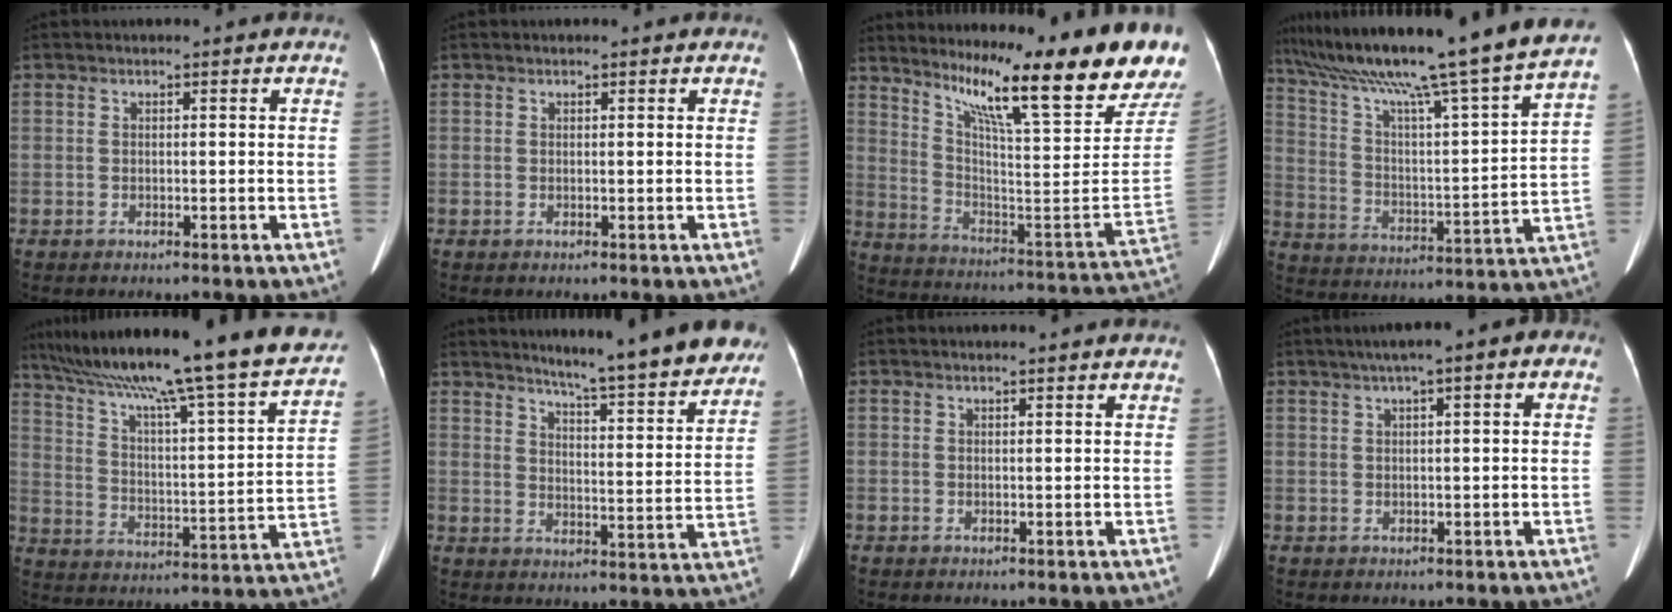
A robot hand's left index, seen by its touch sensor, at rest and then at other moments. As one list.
[{"total": 0.0}, {"total": 24.8, "force": [18.9, 0.1, 16.0], "torque": [-0.255, -0.069, 0.271]}, {"total": 26.6, "force": [22.1, -1.6, 14.8], "torque": [-0.250, -0.028, 0.326]}, {"total": 30.1, "force": [25.7, 0.9, 15.6], "torque": [-0.259, -0.043, 0.354]}, {"total": 17.4, "force": [15.6, 0.8, 7.8], "torque": [-0.099, -0.034, 0.195]}, {"total": 1.2, "force": [1.1, 0.2, 0.5], "torque": [-0.010, 0.018, 0.015]}, {"total": 6.1, "force": [2.5, 1.5, 5.3], "torque": [-0.077, 0.035, 0.028]}]